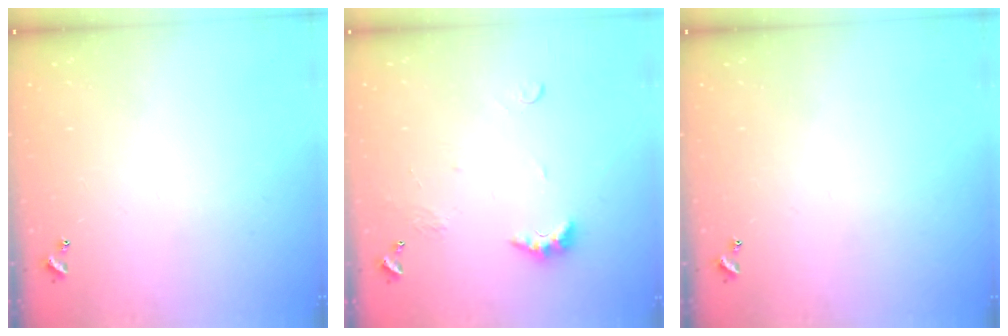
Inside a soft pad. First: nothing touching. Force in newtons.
{"total": 4.3, "press": 4.2, "slide": 0.9}
{"total": 0.0}